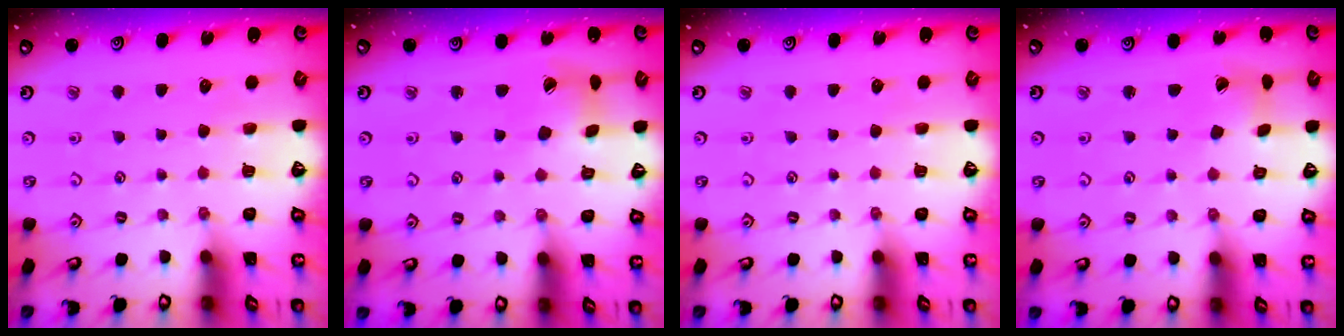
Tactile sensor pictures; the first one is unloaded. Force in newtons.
{"total": 6.1, "press": 6.1, "slide": 0.7}
{"total": 0.0}
{"total": 2.7, "press": 2.7, "slide": 0.4}